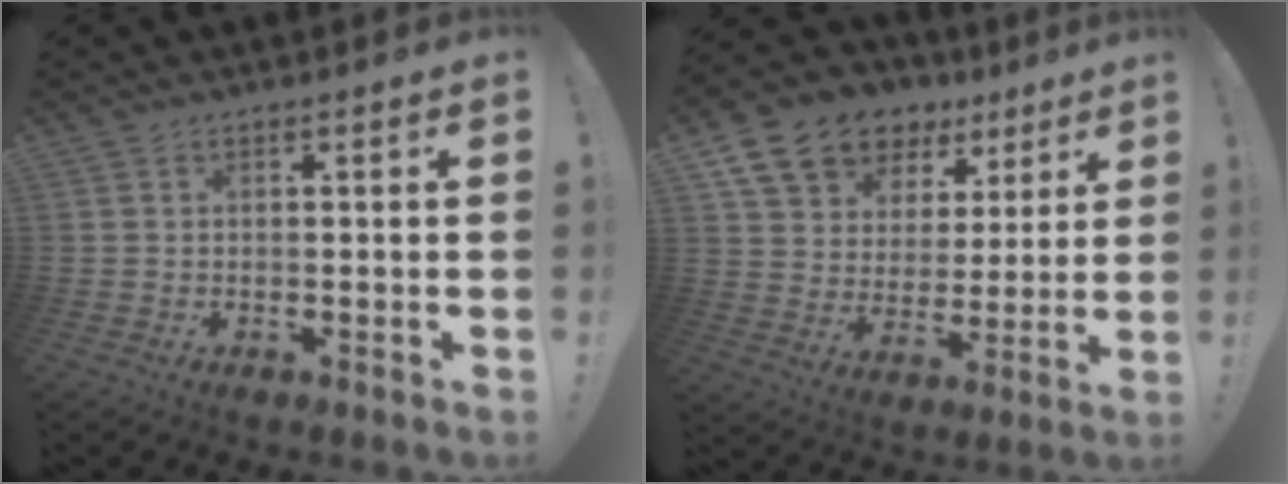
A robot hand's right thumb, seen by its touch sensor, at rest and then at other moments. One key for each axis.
{"total": 14.1, "fx": 9.1, "fy": 9.4, "fz": 5.4, "tx": -0.096, "ty": -0.054, "tz": 0.173}